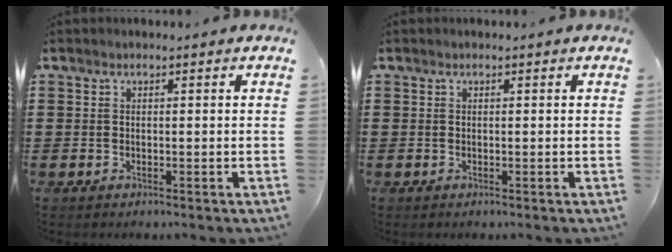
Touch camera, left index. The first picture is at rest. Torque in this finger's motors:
{"motor_torque": [0.00, 0.00, 0.00, 0.01]}